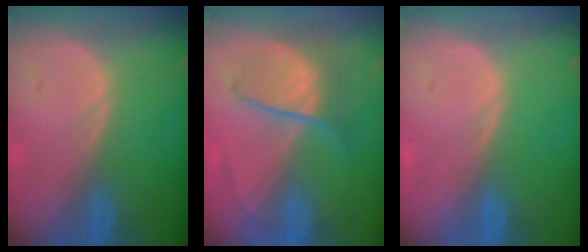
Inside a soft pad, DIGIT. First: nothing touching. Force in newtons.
{"total": 6.3, "press": 6.3, "slide": 0.7}
{"total": 0.0}